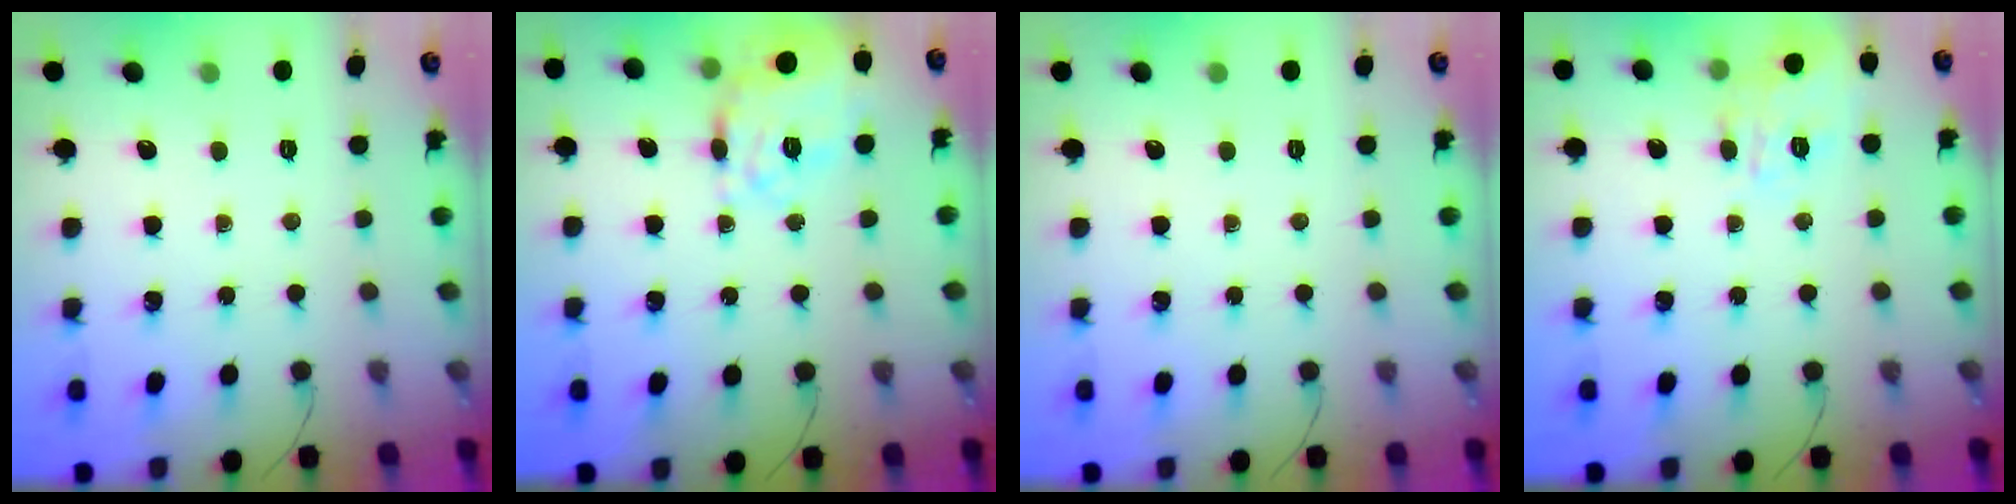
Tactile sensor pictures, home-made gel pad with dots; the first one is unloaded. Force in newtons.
{"total": 14.8, "press": 14.7, "slide": 1.9}
{"total": 0.0}
{"total": 14.1, "press": 14.1, "slide": 0.6}